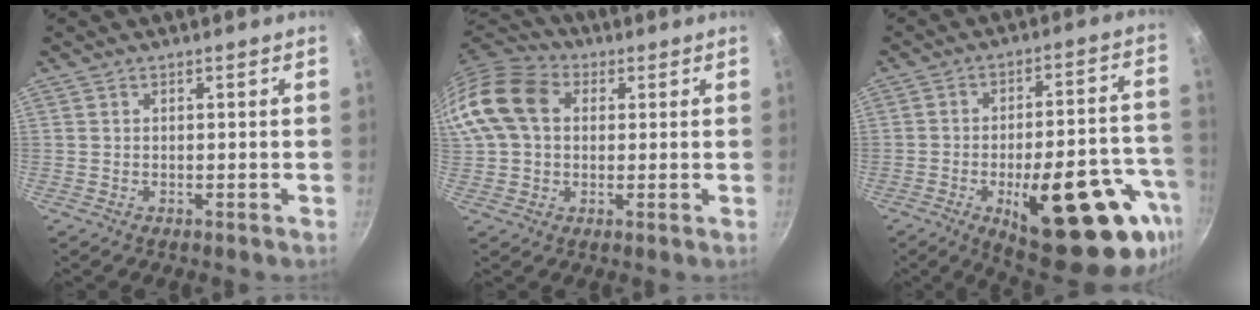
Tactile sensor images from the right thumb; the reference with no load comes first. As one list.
[{"total": 14.0, "force": [2.6, 10.5, 8.9], "torque": [-0.161, 0.027, 0.031]}, {"total": 25.9, "force": [-10.3, 10.1, 21.5], "torque": [-0.243, 0.028, -0.130]}]